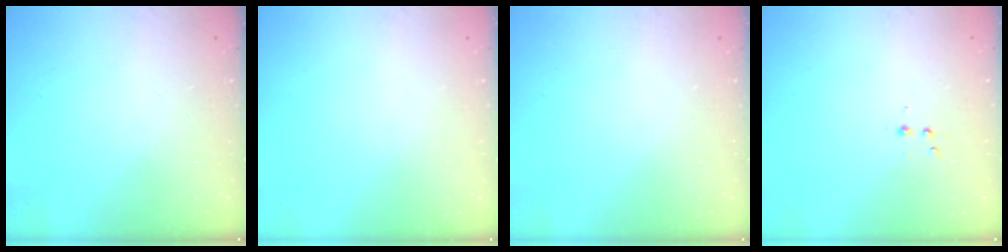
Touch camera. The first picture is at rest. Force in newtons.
{"total": 0.0}
{"total": 0.0}
{"total": 2.9, "press": 2.7, "slide": 1.1}